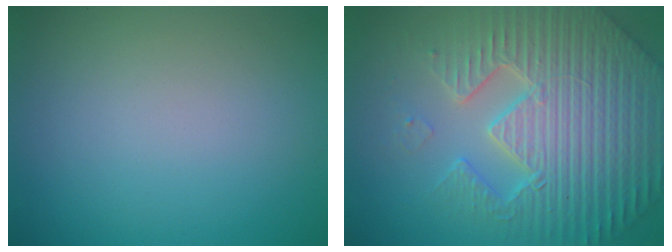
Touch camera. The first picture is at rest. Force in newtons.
{"total": 7.7, "press": 7.5, "slide": 1.9}